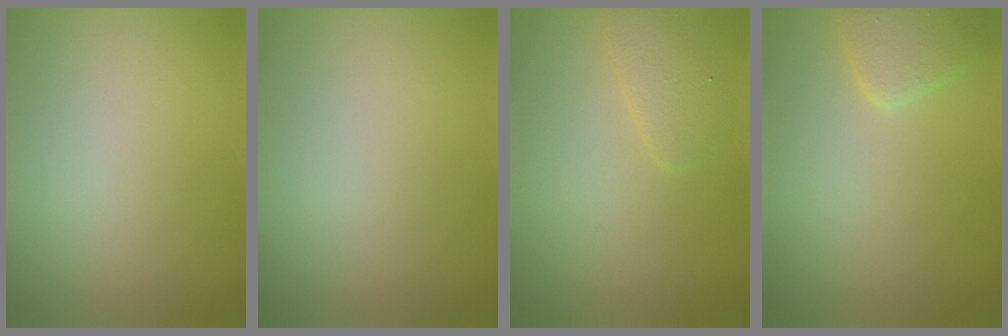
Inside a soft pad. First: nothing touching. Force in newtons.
{"total": 0.0}
{"total": 1.4, "press": 1.4, "slide": 0.1}
{"total": 1.9, "press": 1.9, "slide": 0.1}